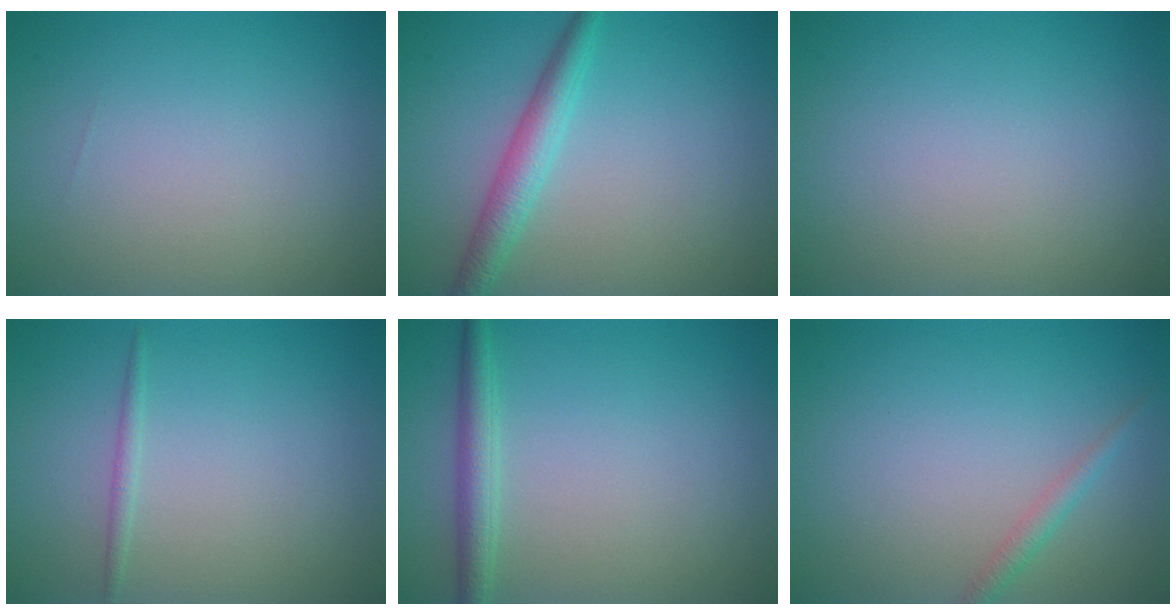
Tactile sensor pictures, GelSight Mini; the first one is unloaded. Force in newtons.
{"total": 3.1, "press": 3.1, "slide": 0.1}
{"total": 0.0}
{"total": 0.7, "press": 0.7, "slide": 0.0}
{"total": 2.4, "press": 2.4, "slide": 0.1}
{"total": 1.3, "press": 1.3, "slide": 0.0}